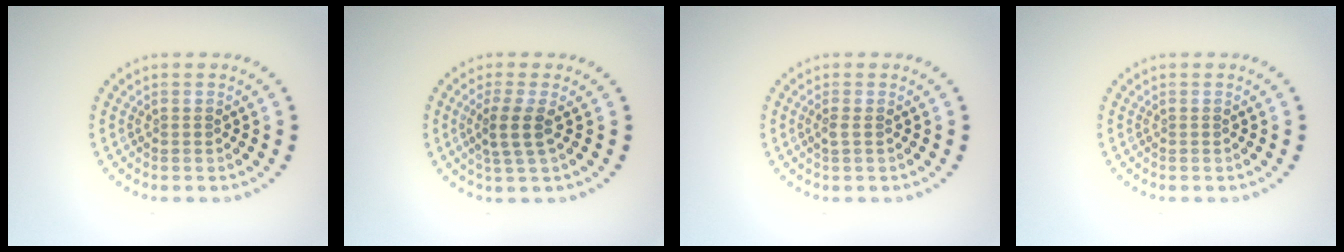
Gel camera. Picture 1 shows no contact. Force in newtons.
{"total": 2.5, "press": 2.0, "slide": 1.4}
{"total": 0.7, "press": 0.6, "slide": 0.4}
{"total": 0.0}